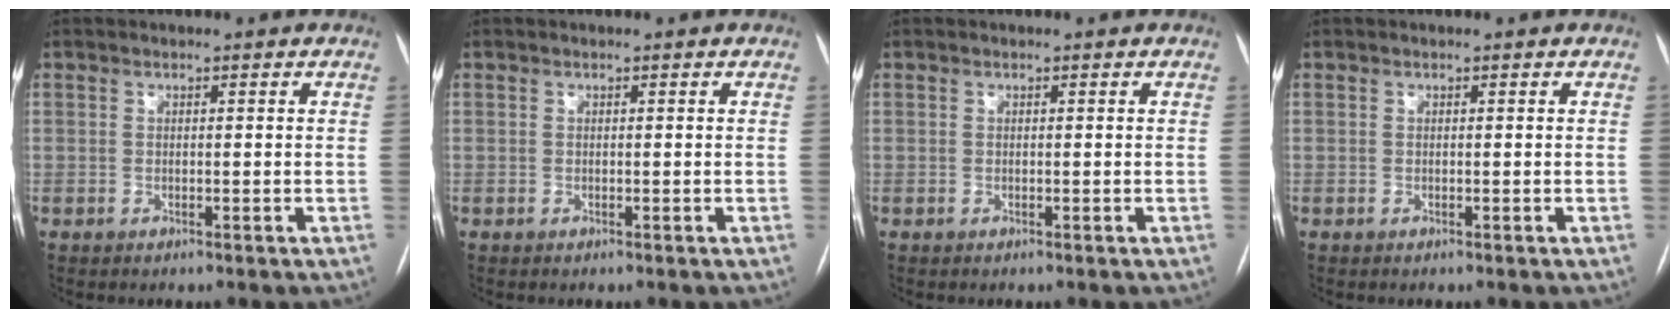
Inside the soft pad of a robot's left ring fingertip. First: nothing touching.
{"total": 0.0}
{"total": 0.0}
{"total": 0.0}